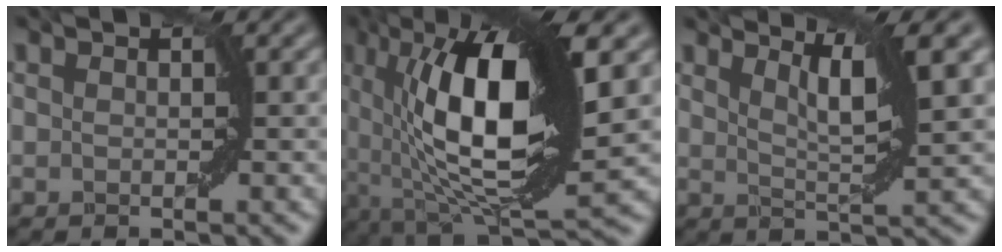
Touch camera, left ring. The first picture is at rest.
{"total": 13.7, "force": [2.0, 4.8, 12.7], "torque": [-0.206, 0.001, 0.029]}
{"total": 5.4, "force": [3.1, 0.7, 4.4], "torque": [-0.064, 0.004, 0.056]}